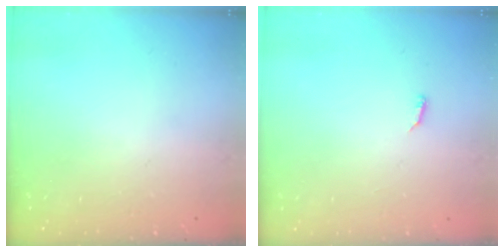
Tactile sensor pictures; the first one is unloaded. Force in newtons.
{"total": 3.4, "press": 3.4, "slide": 0.5}